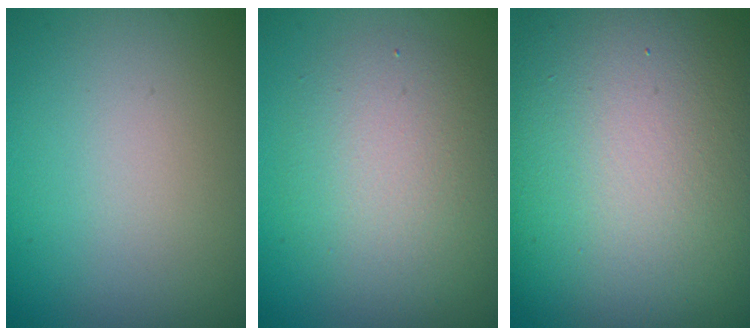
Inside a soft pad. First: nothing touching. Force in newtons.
{"total": 4.9, "press": 4.9, "slide": 0.4}
{"total": 18.1, "press": 18.0, "slide": 1.0}